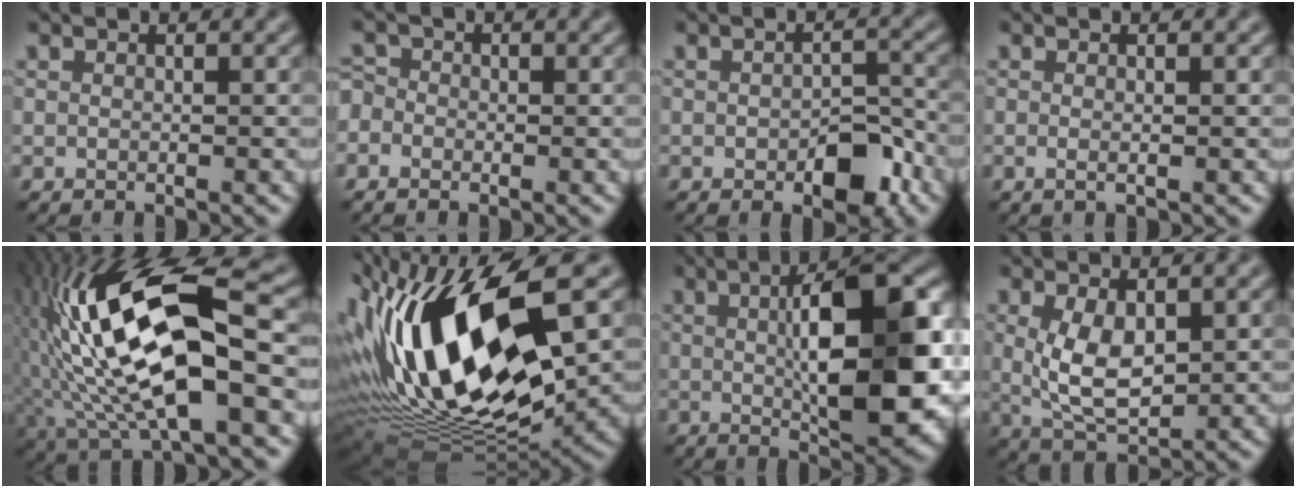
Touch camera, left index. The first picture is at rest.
{"total": 1.5, "force": [-0.5, 1.3, 0.5], "torque": [-0.004, 0.008, -0.020]}
{"total": 4.4, "force": [-1.6, 2.0, 3.6], "torque": [-0.051, -0.003, -0.020]}
{"total": 1.0, "force": [0.0, 0.1, 1.0], "torque": [-0.016, -0.003, -0.001]}
{"total": 16.5, "force": [0.6, 5.9, 15.4], "torque": [-0.293, 0.021, 0.002]}
{"total": 17.0, "force": [2.3, 7.1, 15.3], "torque": [-0.290, 0.016, 0.033]}
{"total": 12.2, "force": [1.0, 3.8, 11.5], "torque": [-0.159, 0.006, 0.019]}
{"total": 4.5, "force": [0.8, 2.1, 4.0], "torque": [-0.087, -0.005, 0.022]}